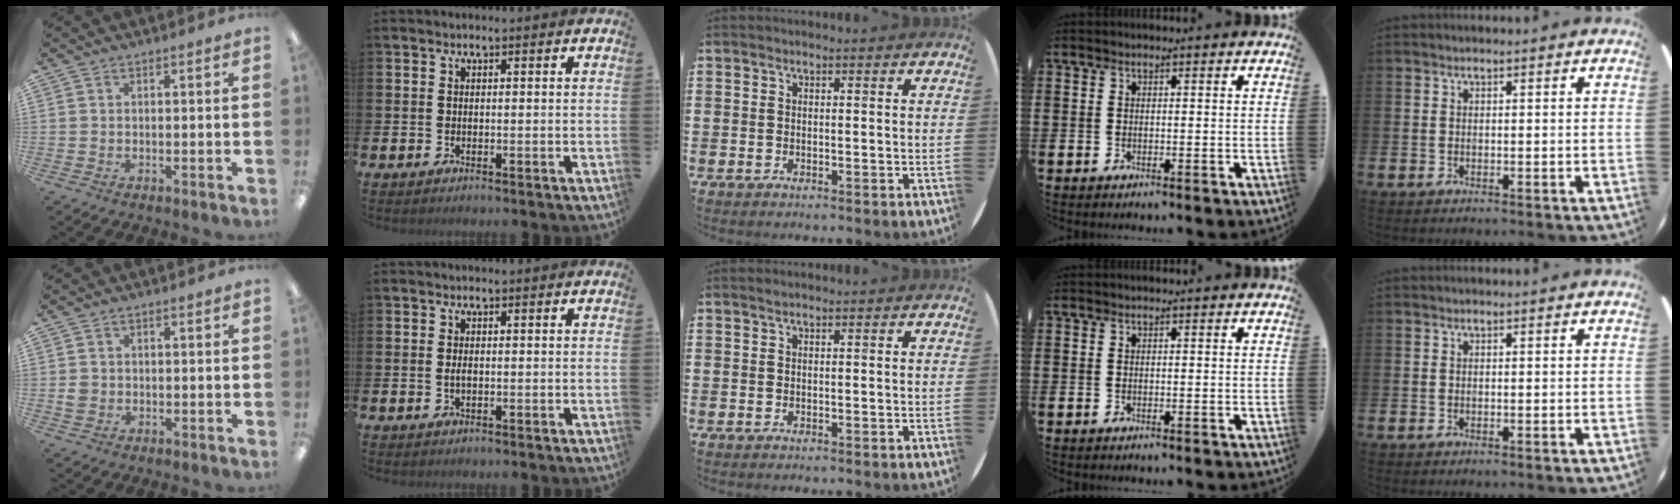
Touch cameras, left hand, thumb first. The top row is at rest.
{"thumb": {"total": 2.6, "force": [-0.1, 2.5, 0.9], "torque": [-0.009, 0.001, -0.005]}, "index": {"total": 1.1, "force": [-0.2, 0.6, 0.9], "torque": [-0.013, 0.003, -0.006]}}